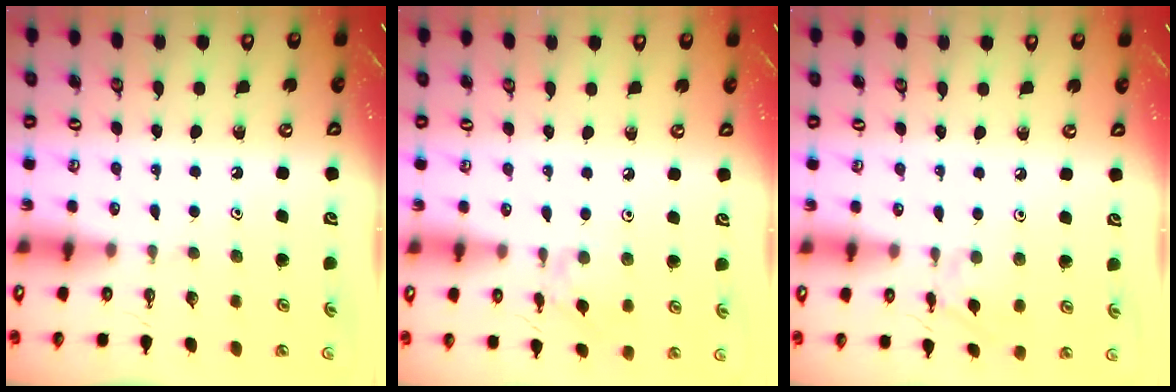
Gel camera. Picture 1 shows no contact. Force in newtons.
{"total": 4.1, "press": 4.1, "slide": 0.4}
{"total": 4.1, "press": 4.1, "slide": 0.2}